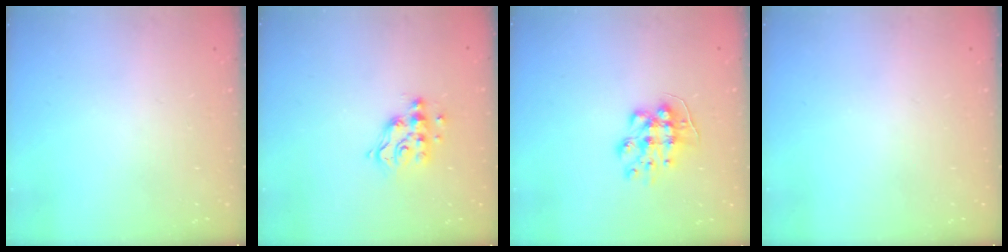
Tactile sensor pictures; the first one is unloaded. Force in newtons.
{"total": 9.2, "press": 9.2, "slide": 1.1}
{"total": 8.8, "press": 8.7, "slide": 0.6}
{"total": 0.0}